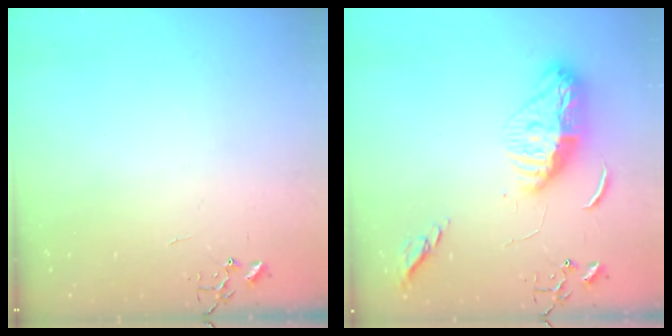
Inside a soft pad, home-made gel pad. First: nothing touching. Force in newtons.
{"total": 14.0, "press": 14.0, "slide": 1.2}